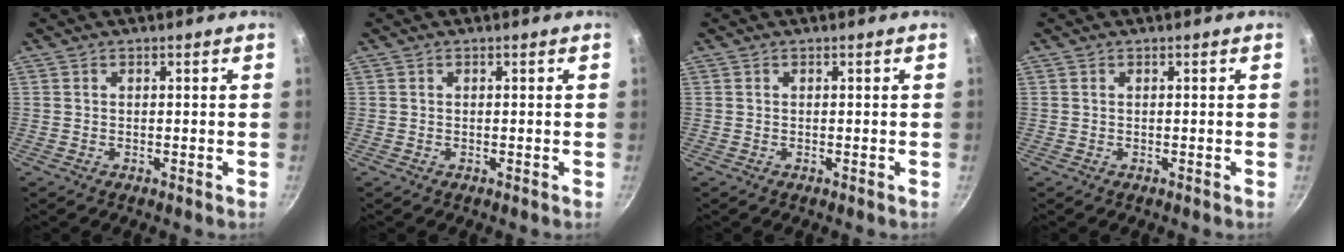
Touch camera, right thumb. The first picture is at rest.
{"total": 0.0}
{"total": 0.0}
{"total": 0.0}